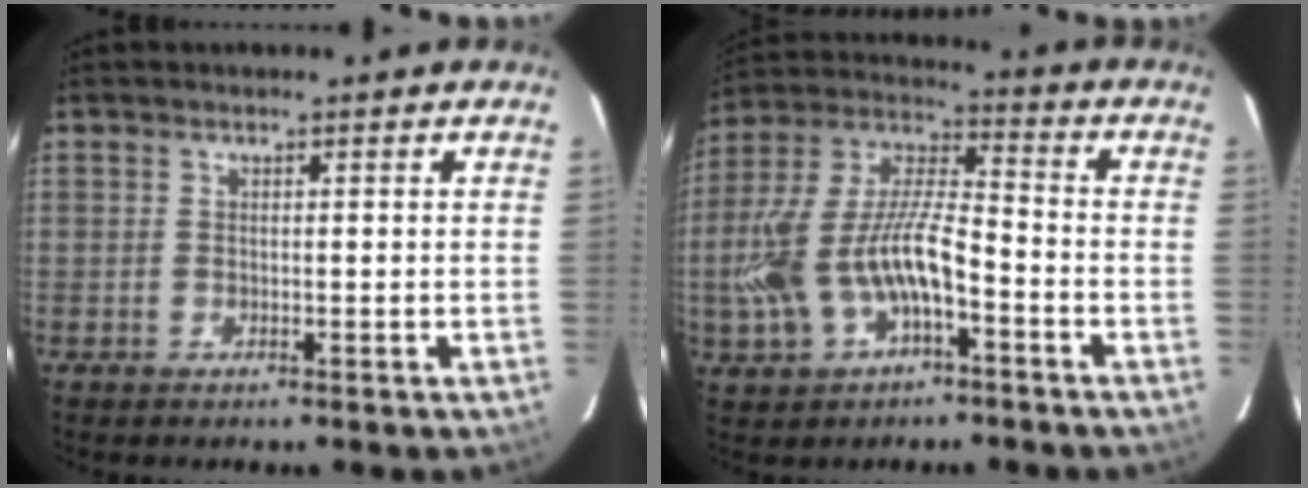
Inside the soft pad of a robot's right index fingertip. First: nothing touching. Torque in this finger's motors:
{"motor_torque": [0.63, -0.38, 0.60, 0.21]}